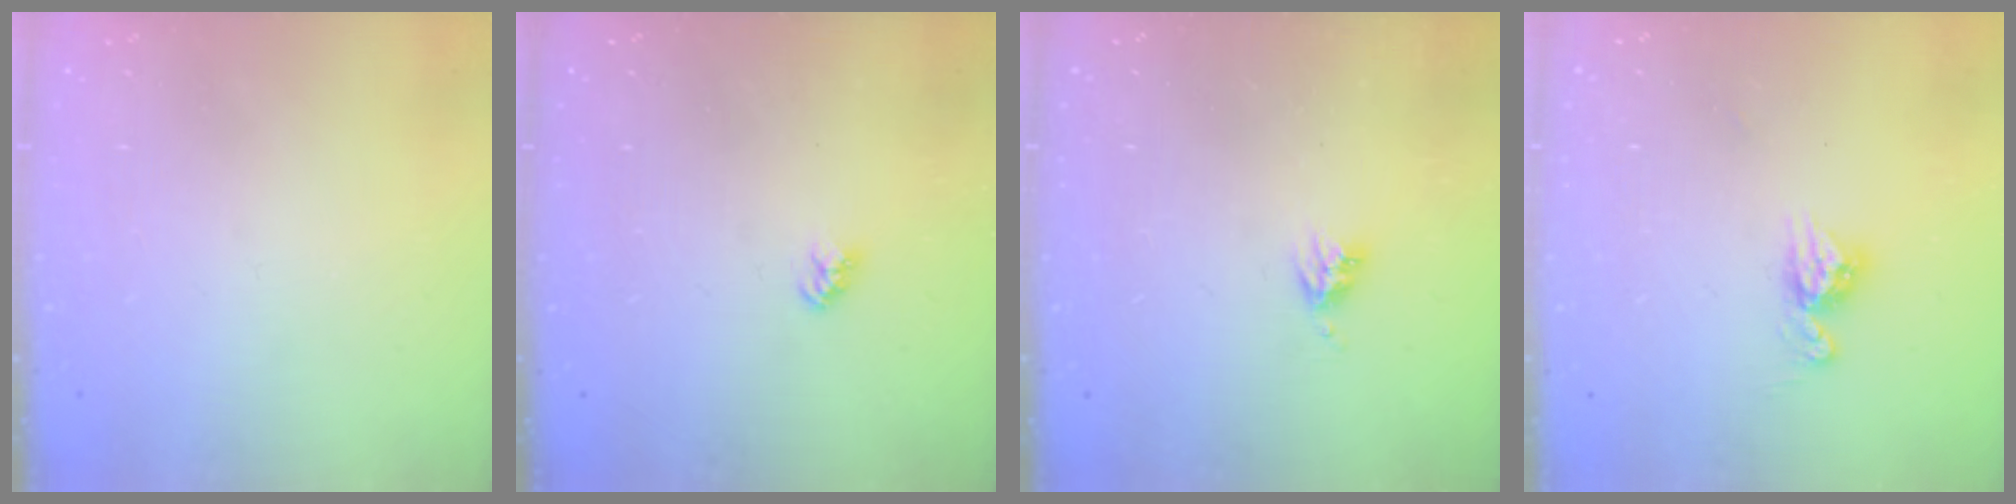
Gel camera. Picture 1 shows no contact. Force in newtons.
{"total": 3.2, "press": 3.1, "slide": 0.3}
{"total": 5.2, "press": 5.2, "slide": 0.6}
{"total": 8.5, "press": 8.4, "slide": 0.8}